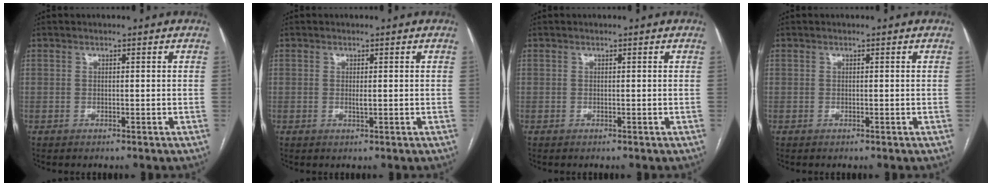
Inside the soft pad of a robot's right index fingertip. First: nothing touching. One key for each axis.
{"total": 1.0, "fx": 0.1, "fy": 0.2, "fz": 0.9, "tx": -0.018, "ty": -0.003, "tz": 0.002}
{"total": 0.0}
{"total": 0.0}